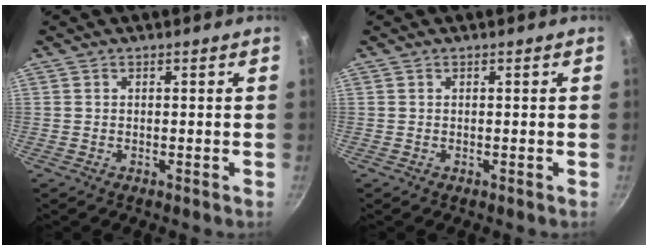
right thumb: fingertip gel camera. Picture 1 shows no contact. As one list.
[{"total": 0.0}]